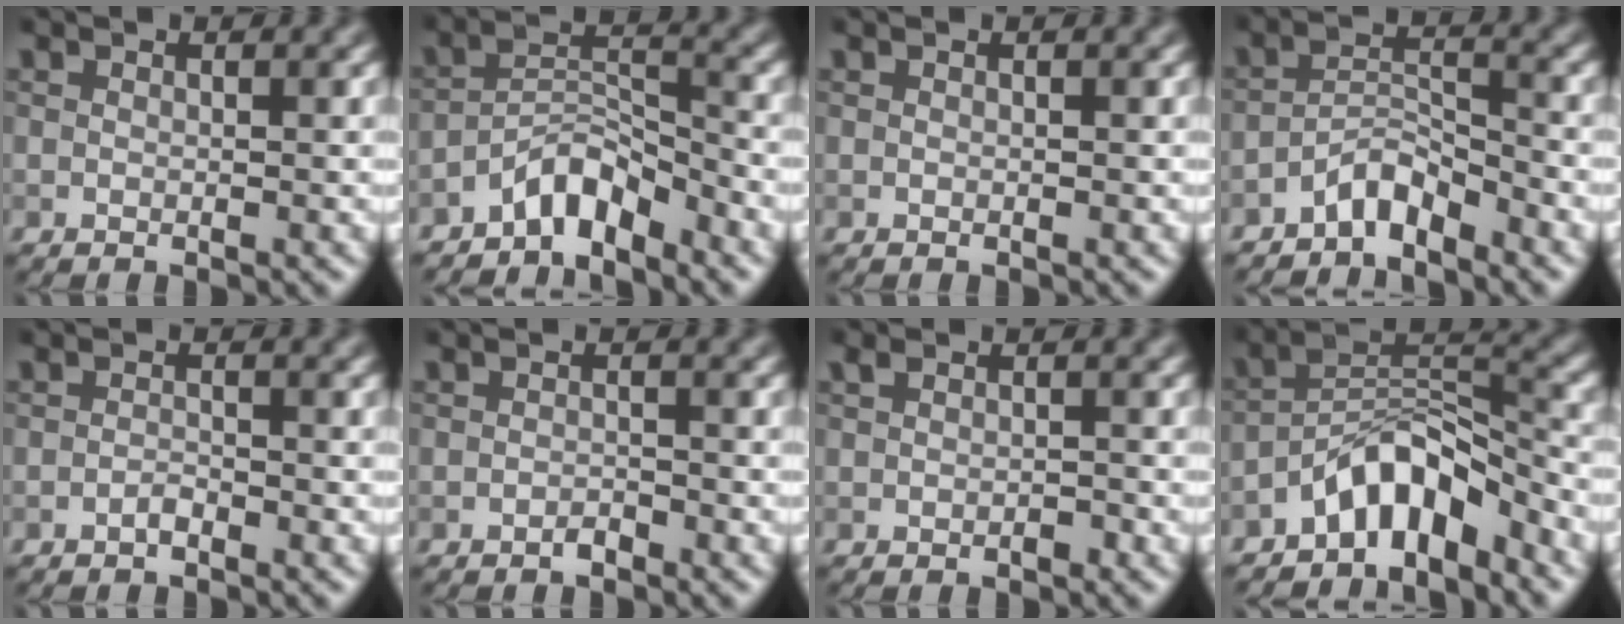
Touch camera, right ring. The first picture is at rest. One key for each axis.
{"total": 4.0, "fx": -3.3, "fy": 1.2, "fz": 1.9, "tx": -0.028, "ty": 0.018, "tz": -0.067}
{"total": 0.0}
{"total": 3.0, "fx": -2.6, "fy": 0.8, "fz": 1.3, "tx": -0.021, "ty": 0.016, "tz": -0.053}
{"total": 0.8, "fx": -0.6, "fy": 0.2, "fz": 0.5, "tx": -0.010, "ty": 0.003, "tz": -0.013}
{"total": 0.8, "fx": -0.7, "fy": 0.3, "fz": 0.3, "tx": -0.006, "ty": 0.002, "tz": -0.013}
{"total": 1.1, "fx": -0.1, "fy": 0.7, "fz": 0.8, "tx": -0.014, "ty": -0.002, "tz": -0.002}
{"total": 5.9, "fx": -4.3, "fy": 2.2, "fz": 3.3, "tx": -0.041, "ty": 0.015, "tz": -0.082}